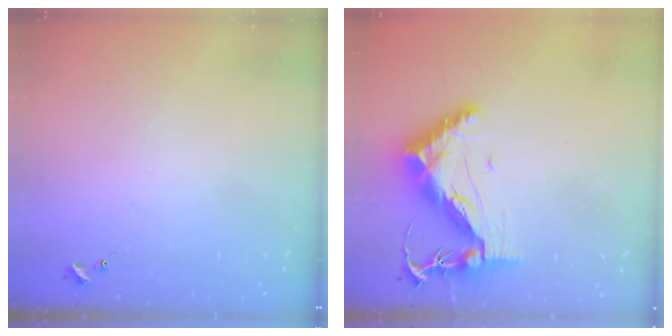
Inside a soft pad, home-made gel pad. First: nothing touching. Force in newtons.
{"total": 12.4, "press": 12.3, "slide": 1.4}